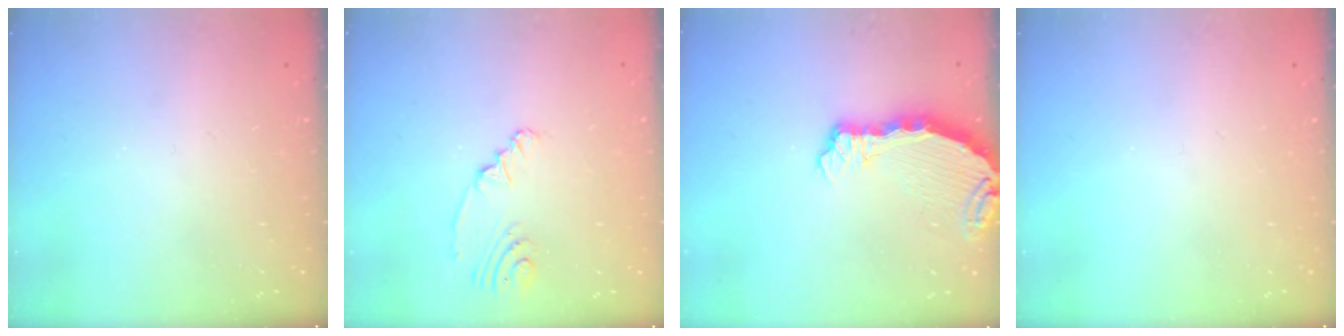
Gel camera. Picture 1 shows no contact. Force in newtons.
{"total": 3.5, "press": 2.7, "slide": 2.1}
{"total": 5.8, "press": 5.7, "slide": 1.2}
{"total": 0.0}